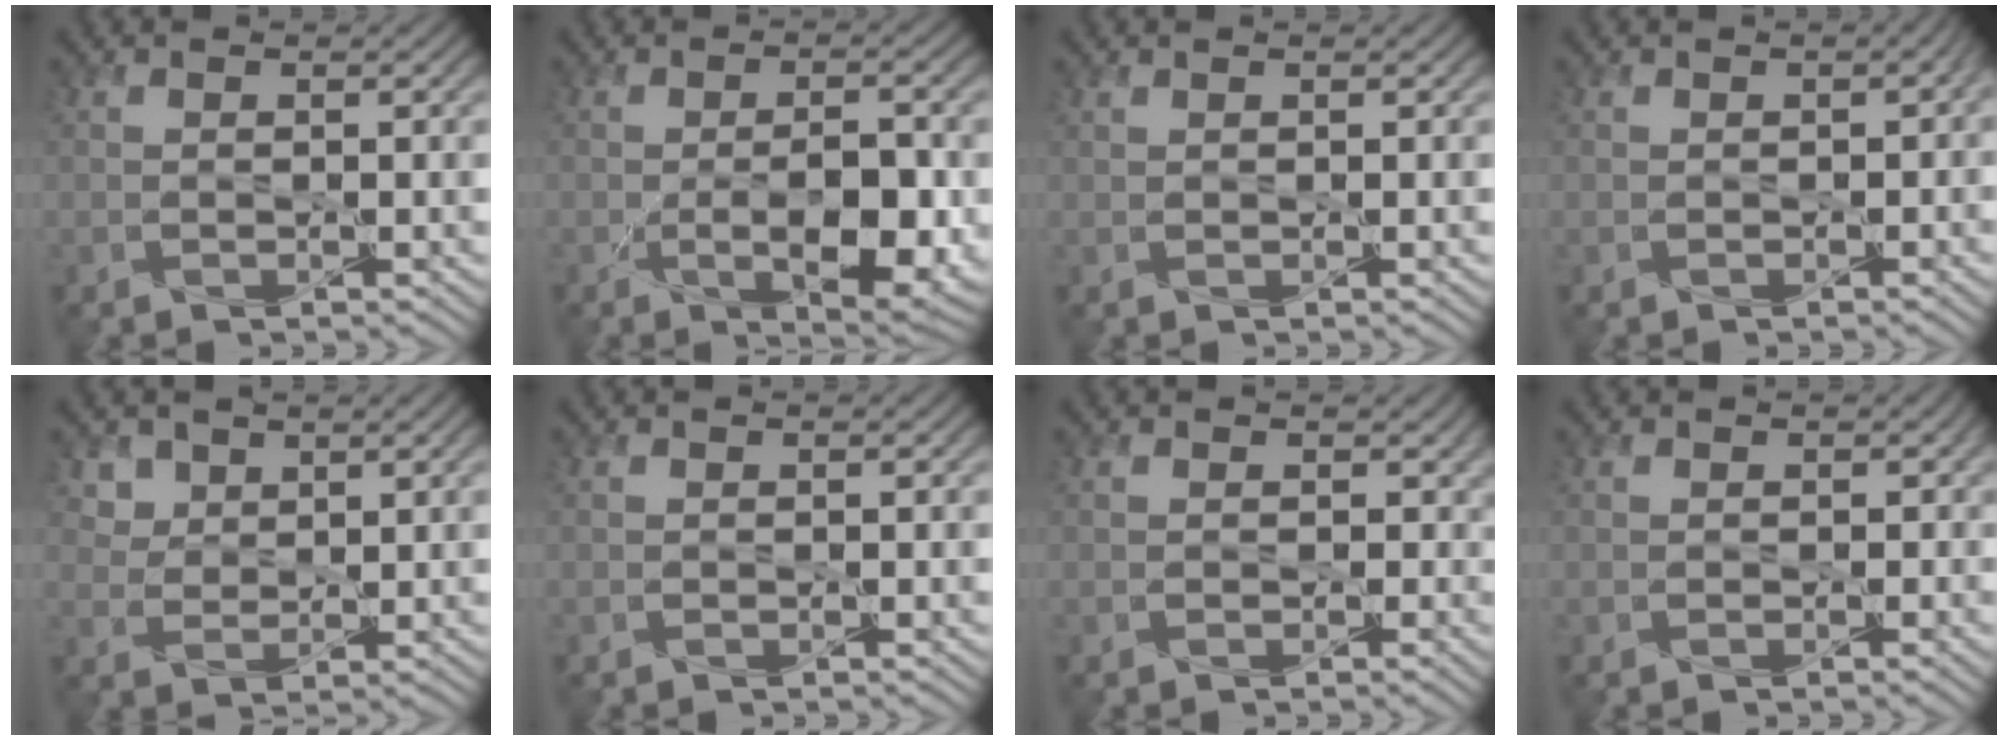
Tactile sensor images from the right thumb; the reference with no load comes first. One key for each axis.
{"total": 6.2, "fx": -1.7, "fy": 2.6, "fz": 5.3, "tx": -0.088, "ty": -0.016, "tz": -0.016}
{"total": 0.5, "fx": 0.5, "fy": 0.1, "fz": 0.0, "tx": -0.003, "ty": 0.000, "tz": 0.016}
{"total": 0.6, "fx": -0.2, "fy": 0.5, "fz": 0.2, "tx": -0.006, "ty": -0.003, "tz": -0.002}
{"total": 3.7, "fx": 2.4, "fy": 2.6, "fz": 1.2, "tx": -0.049, "ty": -0.018, "tz": 0.061}
{"total": 0.0}
{"total": 2.2, "fx": 0.1, "fy": 2.0, "fz": 1.0, "tx": -0.020, "ty": -0.004, "tz": 0.000}
{"total": 0.6, "fx": -0.1, "fy": 0.6, "fz": -0.1, "tx": -0.001, "ty": -0.001, "tz": -0.004}